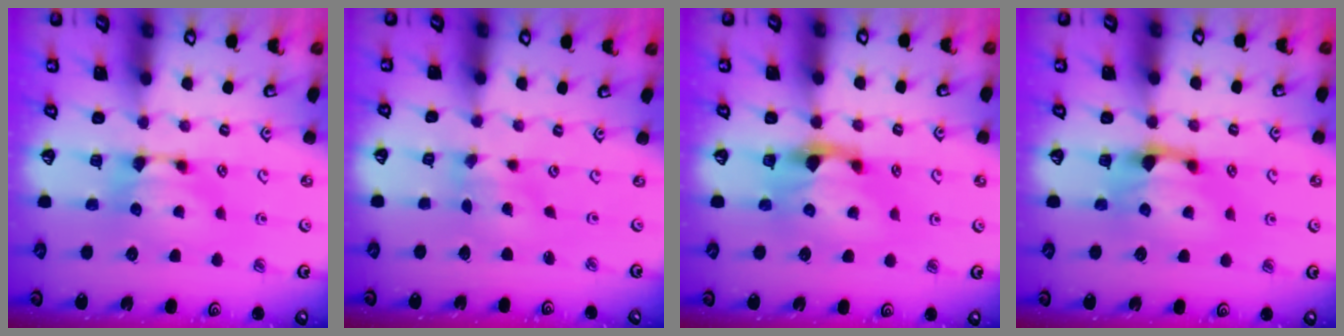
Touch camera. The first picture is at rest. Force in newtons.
{"total": 1.6, "press": 1.2, "slide": 1.1}
{"total": 2.2, "press": 1.7, "slide": 1.4}
{"total": 1.6, "press": 1.0, "slide": 1.3}